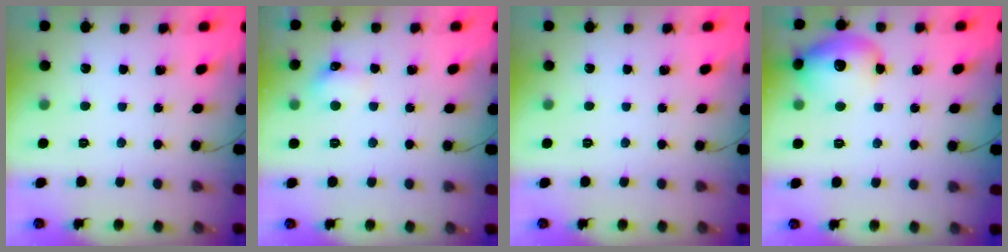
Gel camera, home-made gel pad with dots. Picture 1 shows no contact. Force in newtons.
{"total": 5.4, "press": 5.1, "slide": 1.9}
{"total": 0.0}
{"total": 13.4, "press": 13.2, "slide": 2.3}